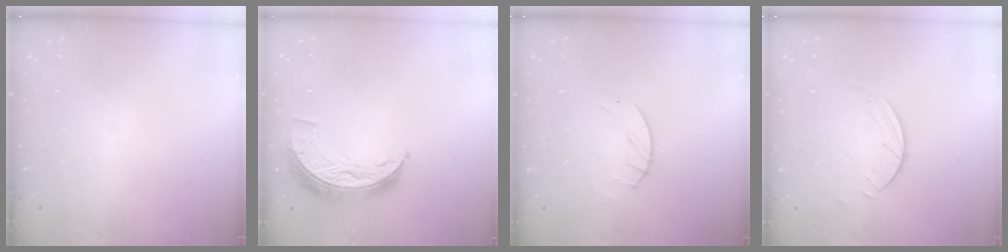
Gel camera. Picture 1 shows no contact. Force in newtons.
{"total": 9.1, "press": 9.1, "slide": 0.6}
{"total": 2.8, "press": 2.8, "slide": 0.4}
{"total": 2.0, "press": 2.0, "slide": 0.2}